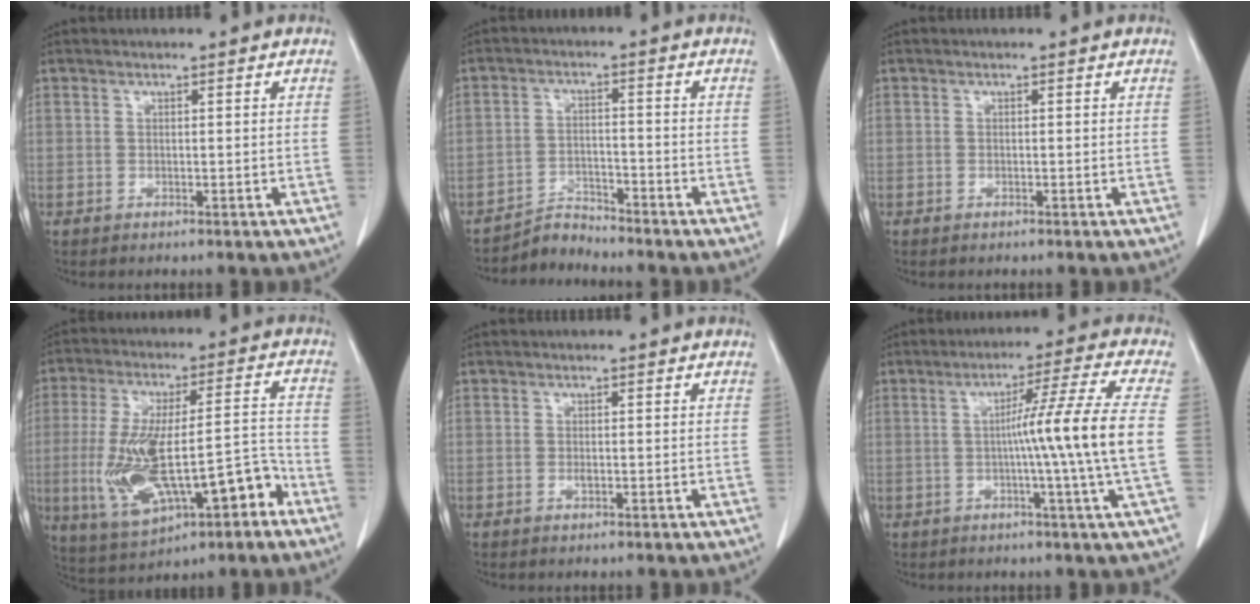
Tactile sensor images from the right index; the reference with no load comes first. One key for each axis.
{"total": 3.6, "fx": -3.4, "fy": 0.0, "fz": -1.1, "tx": 0.025, "ty": -0.004, "tz": -0.059}
{"total": 0.0}
{"total": 17.1, "fx": -5.6, "fy": 5.4, "fz": 15.2, "tx": -0.288, "ty": 0.020, "tz": -0.075}
{"total": 1.4, "fx": -0.3, "fy": 0.5, "fz": 1.3, "tx": -0.026, "ty": -0.001, "tz": -0.005}
{"total": 11.1, "fx": -0.8, "fy": -3.0, "fz": 10.7, "tx": -0.167, "ty": -0.003, "tz": -0.010}